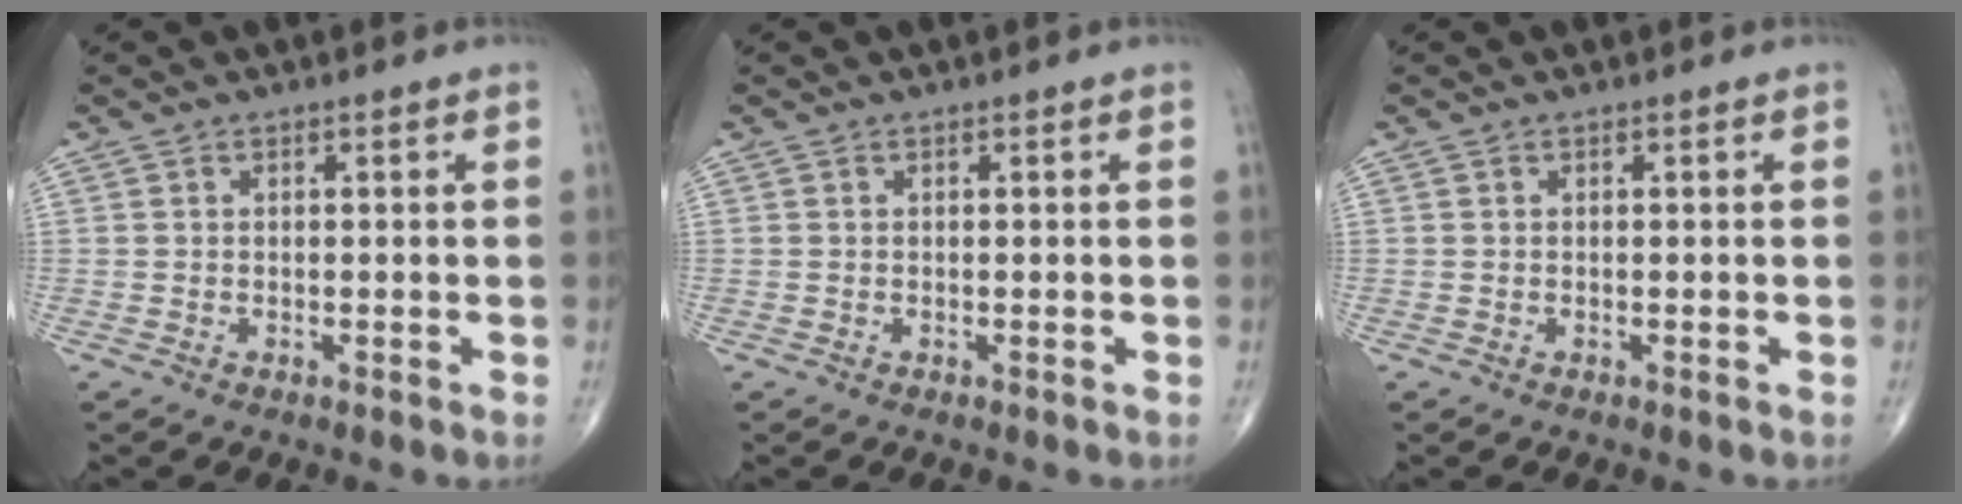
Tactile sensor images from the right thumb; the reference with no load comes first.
{"total": 0.0}
{"total": 0.0}